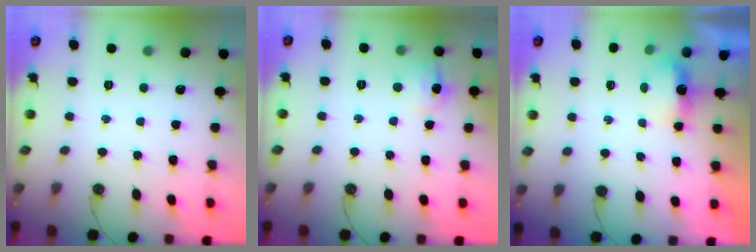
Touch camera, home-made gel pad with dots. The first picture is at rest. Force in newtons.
{"total": 8.7, "press": 8.7, "slide": 0.2}
{"total": 3.8, "press": 3.7, "slide": 0.6}